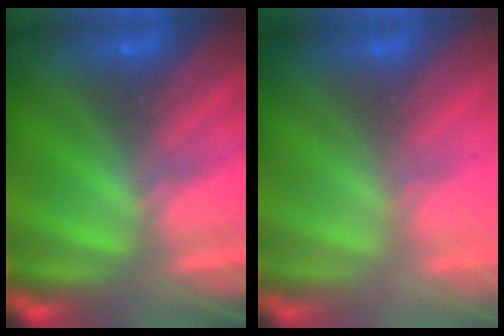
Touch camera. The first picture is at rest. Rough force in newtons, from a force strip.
{"total": 2.8}